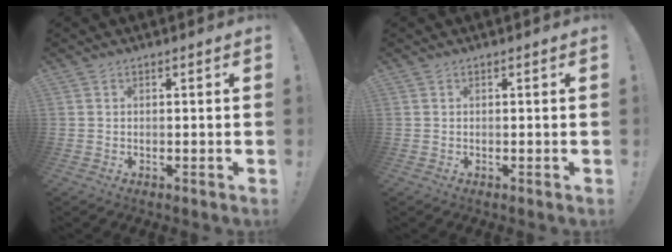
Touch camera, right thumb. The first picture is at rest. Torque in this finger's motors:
{"motor_torque": [0.00, 0.00, 0.00, 0.00, 0.00]}